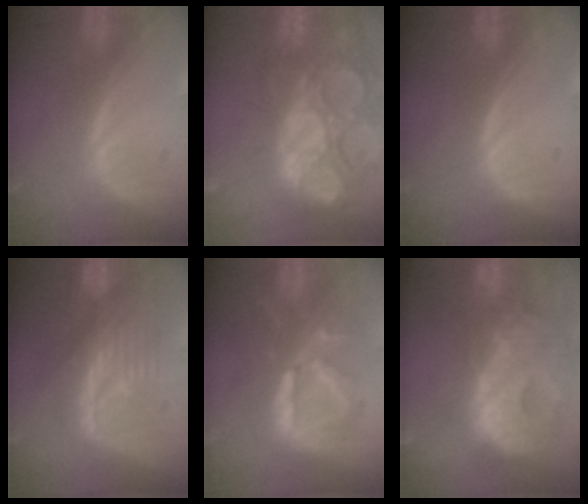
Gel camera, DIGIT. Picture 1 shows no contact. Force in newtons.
{"total": 15.3, "press": 12.6, "slide": 8.7}
{"total": 0.0}
{"total": 10.3, "press": 9.1, "slide": 4.9}
{"total": 8.0, "press": 8.0, "slide": 0.1}
{"total": 14.3, "press": 12.3, "slide": 7.2}